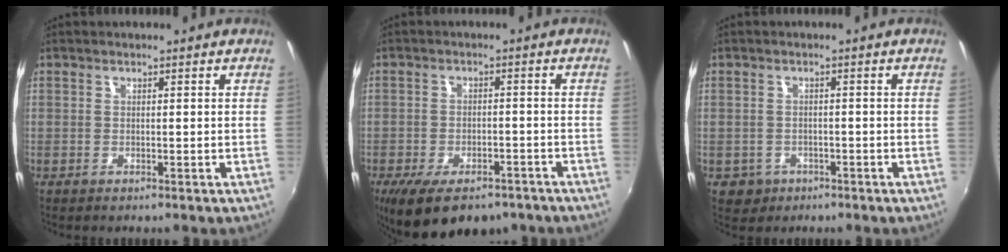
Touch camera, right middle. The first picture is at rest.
{"total": 13.6, "force": [-9.4, 6.0, 7.7], "torque": [-0.157, -0.031, -0.141]}
{"total": 4.2, "force": [-1.6, 3.8, 1.2], "torque": [-0.034, -0.001, -0.018]}